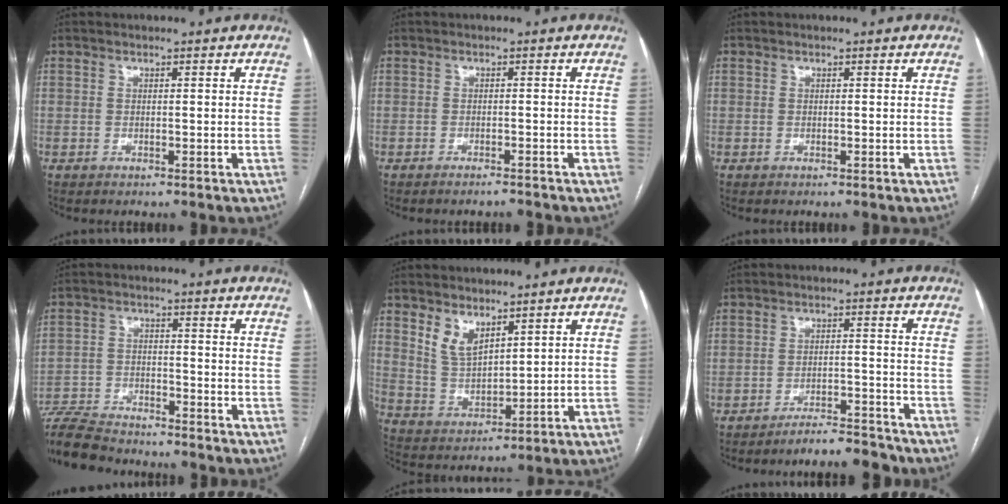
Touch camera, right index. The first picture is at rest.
{"total": 1.5, "force": [-1.5, 0.0, 0.4], "torque": [-0.006, -0.003, -0.018]}
{"total": 0.0}
{"total": 10.8, "force": [-10.2, 1.7, 3.3], "torque": [-0.062, -0.008, -0.174]}
{"total": 5.9, "force": [4.0, 2.8, 3.2], "torque": [-0.068, -0.005, 0.091]}
{"total": 6.1, "force": [-6.0, 0.5, 1.1], "torque": [-0.008, 0.002, -0.097]}